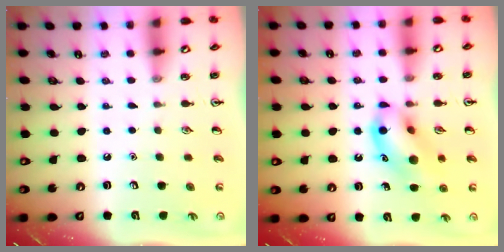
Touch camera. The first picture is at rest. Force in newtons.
{"total": 13.2, "press": 13.0, "slide": 2.2}